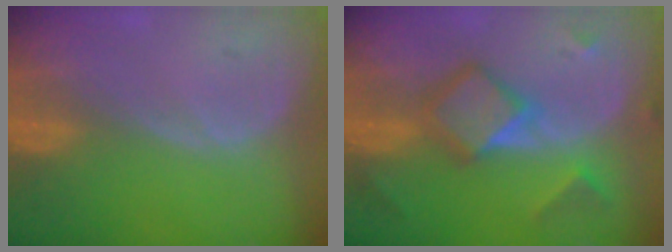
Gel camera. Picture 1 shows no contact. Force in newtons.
{"total": 7.1, "press": 7.1, "slide": 0.5}